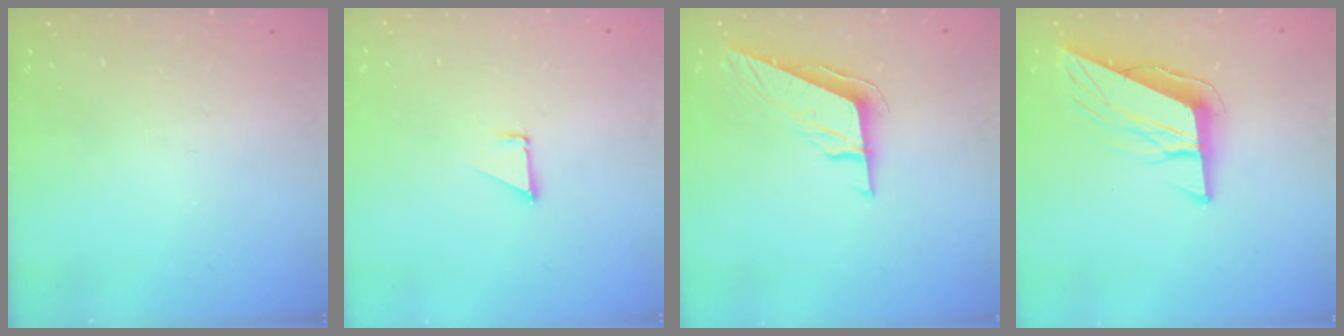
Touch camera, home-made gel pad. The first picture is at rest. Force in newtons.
{"total": 1.5, "press": 1.5, "slide": 0.1}
{"total": 8.6, "press": 8.6, "slide": 0.2}
{"total": 10.2, "press": 10.2, "slide": 0.6}